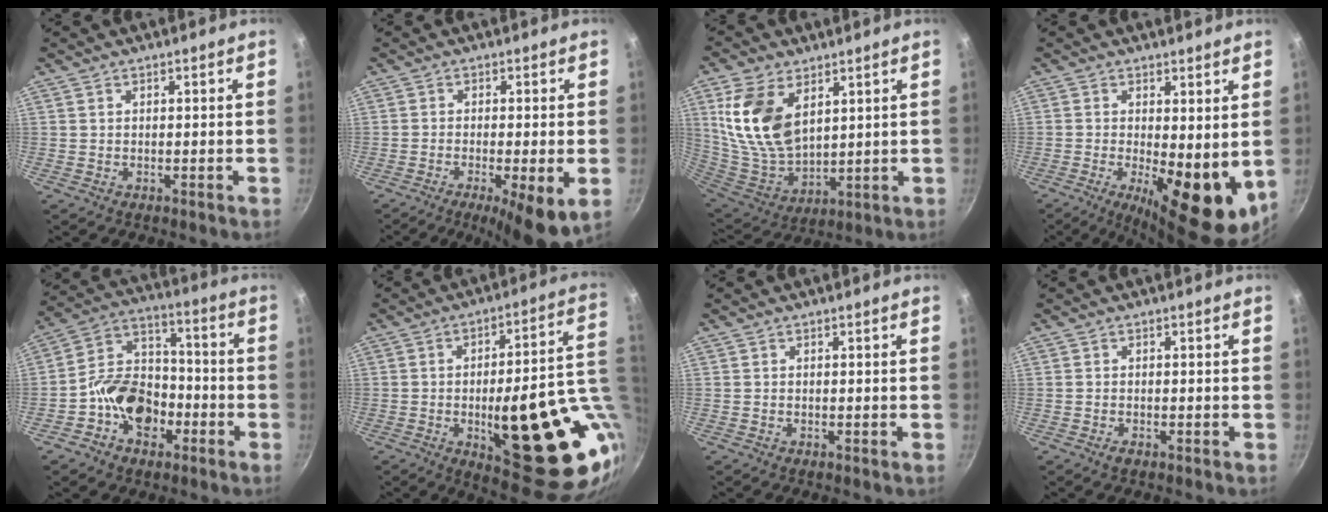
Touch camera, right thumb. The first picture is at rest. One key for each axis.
{"total": 9.7, "fx": -3.4, "fy": 2.2, "fz": 8.9, "tx": -0.140, "ty": -0.002, "tz": -0.049}
{"total": 16.4, "fx": 6.1, "fy": 9.8, "fz": 11.8, "tx": -0.218, "ty": -0.038, "tz": 0.132}
{"total": 13.5, "fx": -1.0, "fy": 5.2, "fz": 12.4, "tx": -0.162, "ty": -0.021, "tz": -0.004}
{"total": 13.8, "fx": -5.2, "fy": 10.1, "fz": 7.7, "tx": -0.094, "ty": 0.058, "tz": -0.105}
{"total": 26.2, "fx": -2.9, "fy": 9.2, "fz": 24.3, "tx": -0.295, "ty": -0.007, "tz": -0.021}
{"total": 0.0}
{"total": 1.1, "fx": -0.7, "fy": 0.4, "fz": 0.8, "tx": -0.020, "ty": 0.002, "tz": -0.015}